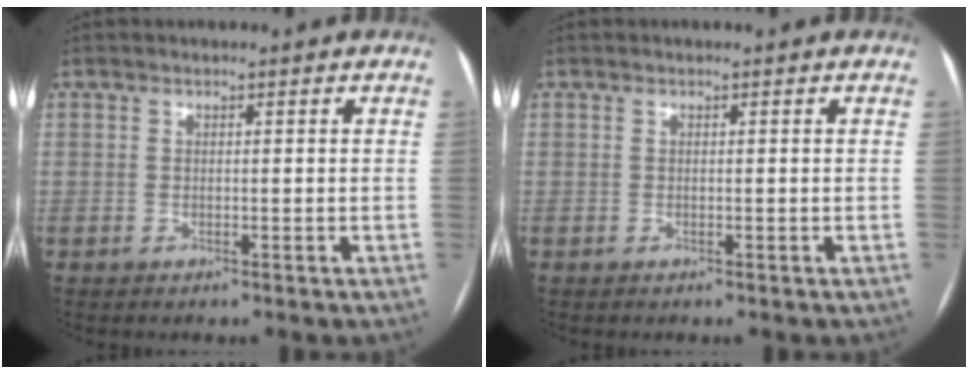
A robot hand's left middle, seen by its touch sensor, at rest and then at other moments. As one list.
[{"total": 0.0}]